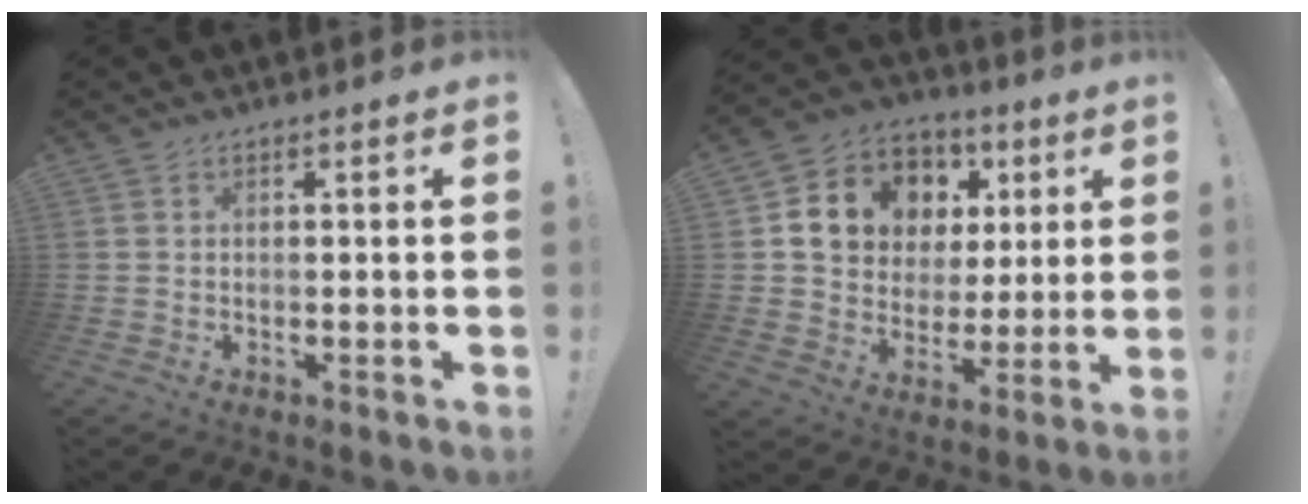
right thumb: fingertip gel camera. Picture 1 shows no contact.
{"total": 13.6, "force": [4.9, 11.5, 5.4], "torque": [-0.083, -0.020, 0.109]}